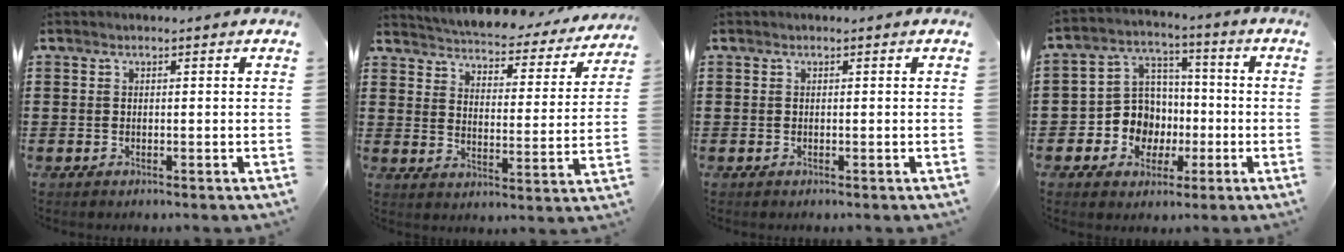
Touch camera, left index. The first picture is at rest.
{"total": 3.6, "force": [3.5, 0.1, 0.4], "torque": [-0.031, -0.035, 0.053]}
{"total": 0.0}
{"total": 8.7, "force": [-1.6, 8.1, 2.7], "torque": [-0.094, 0.012, -0.025]}